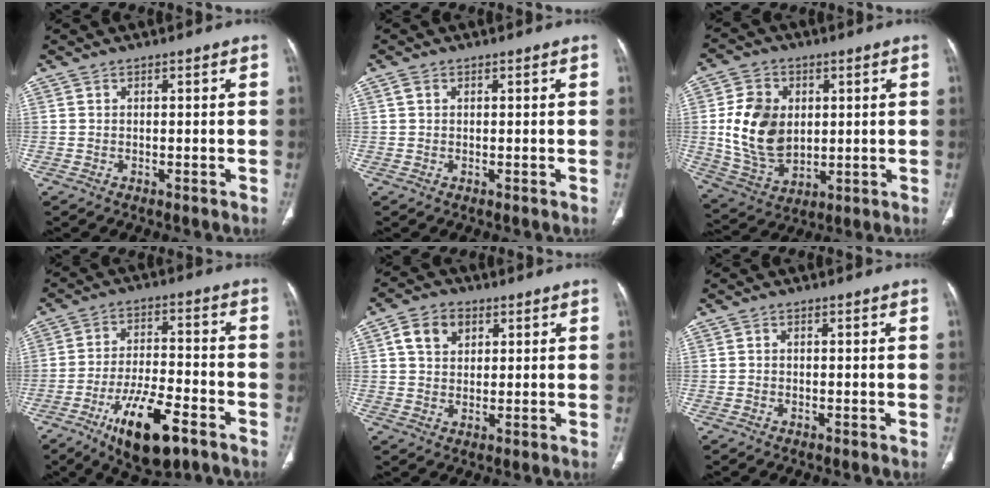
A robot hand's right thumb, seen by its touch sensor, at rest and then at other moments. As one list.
[{"total": 1.0, "force": [0.3, 0.7, 0.6], "torque": [-0.011, 0.004, 0.006]}, {"total": 14.1, "force": [1.6, 10.4, 9.5], "torque": [-0.143, -0.010, 0.046]}, {"total": 14.4, "force": [-8.1, 5.3, 10.8], "torque": [-0.177, 0.036, -0.130]}, {"total": 6.6, "force": [2.4, 4.9, 3.6], "torque": [-0.043, 0.000, 0.037]}, {"total": 0.0}]